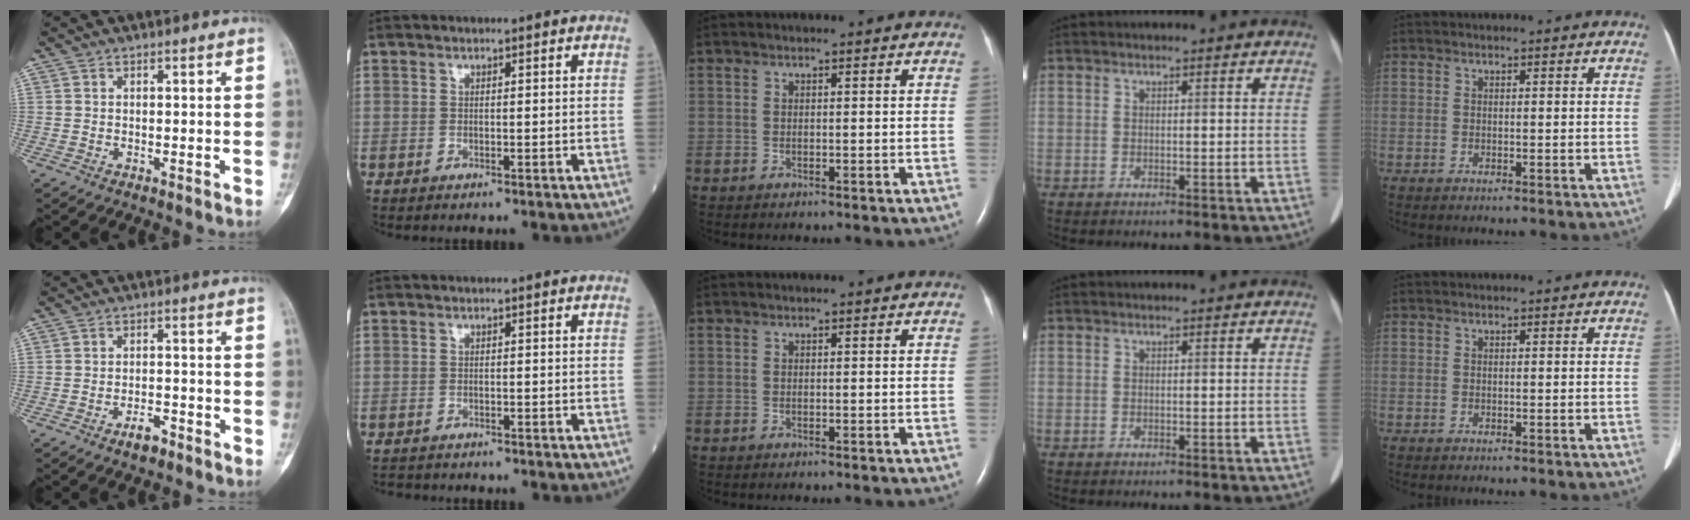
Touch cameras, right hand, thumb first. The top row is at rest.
{"thumb": {"total": 3.3, "force": [-2.3, 1.3, 1.9], "torque": [-0.030, 0.015, -0.038]}, "index": {"total": 2.9, "force": [-2.7, 0.9, 0.7], "torque": [-0.013, -0.005, -0.036]}}